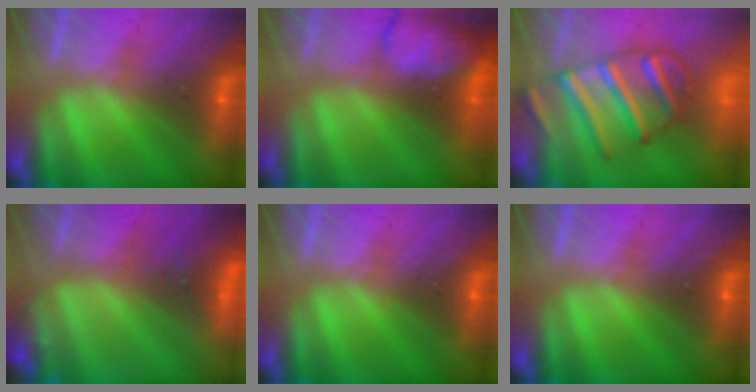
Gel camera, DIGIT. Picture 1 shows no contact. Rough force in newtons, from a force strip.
{"total": 7.8}
{"total": 7.5}
{"total": 3.9}
{"total": 0.0}
{"total": 0.0}